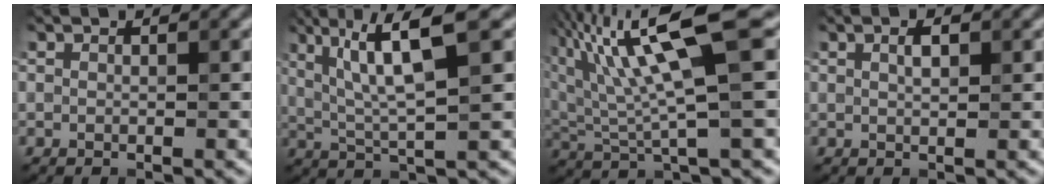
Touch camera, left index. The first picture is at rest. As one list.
[{"total": 7.5, "force": [2.8, 1.3, 6.9], "torque": [-0.123, 0.014, 0.052]}, {"total": 10.7, "force": [4.0, 2.2, 9.7], "torque": [-0.188, 0.015, 0.075]}, {"total": 1.3, "force": [0.5, 0.5, 1.1], "torque": [-0.021, 0.002, 0.010]}]